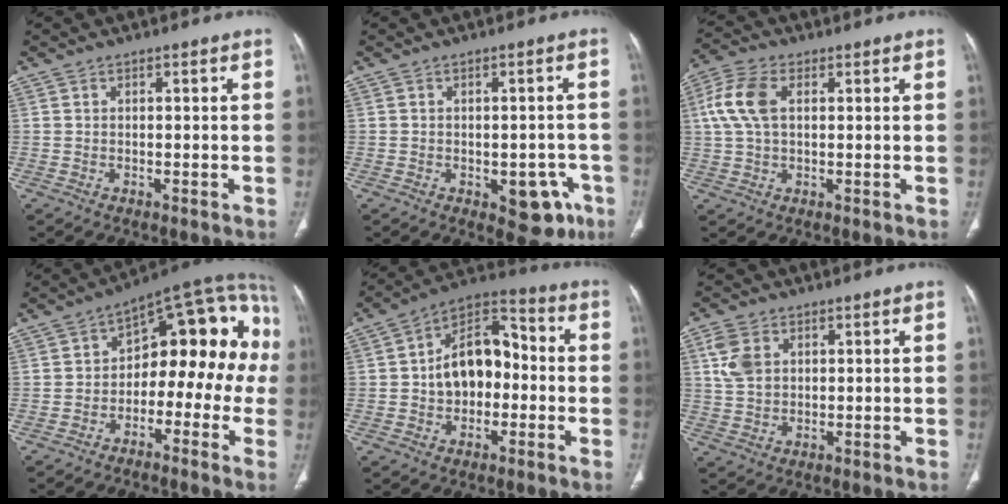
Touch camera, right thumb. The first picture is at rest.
{"total": 7.8, "force": [-3.3, 4.4, 5.6], "torque": [-0.032, 0.013, -0.032]}
{"total": 8.4, "force": [1.7, 5.1, 6.4], "torque": [-0.151, 0.019, 0.033]}
{"total": 19.3, "force": [-1.6, 10.9, 15.9], "torque": [-0.169, 0.065, -0.030]}
{"total": 13.8, "force": [-0.8, 9.4, 10.1], "torque": [-0.126, 0.042, -0.023]}
{"total": 6.2, "force": [2.2, 4.3, 3.9], "torque": [-0.077, -0.001, 0.047]}